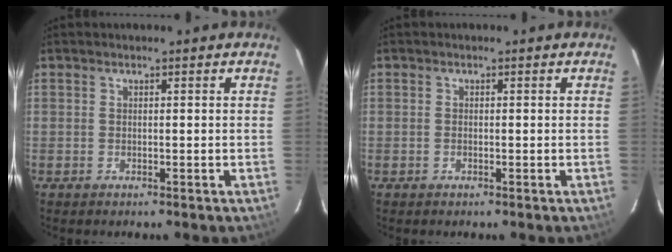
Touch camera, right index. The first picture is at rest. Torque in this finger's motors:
{"motor_torque": [-0.17, 0.12, -0.03, 0.00]}